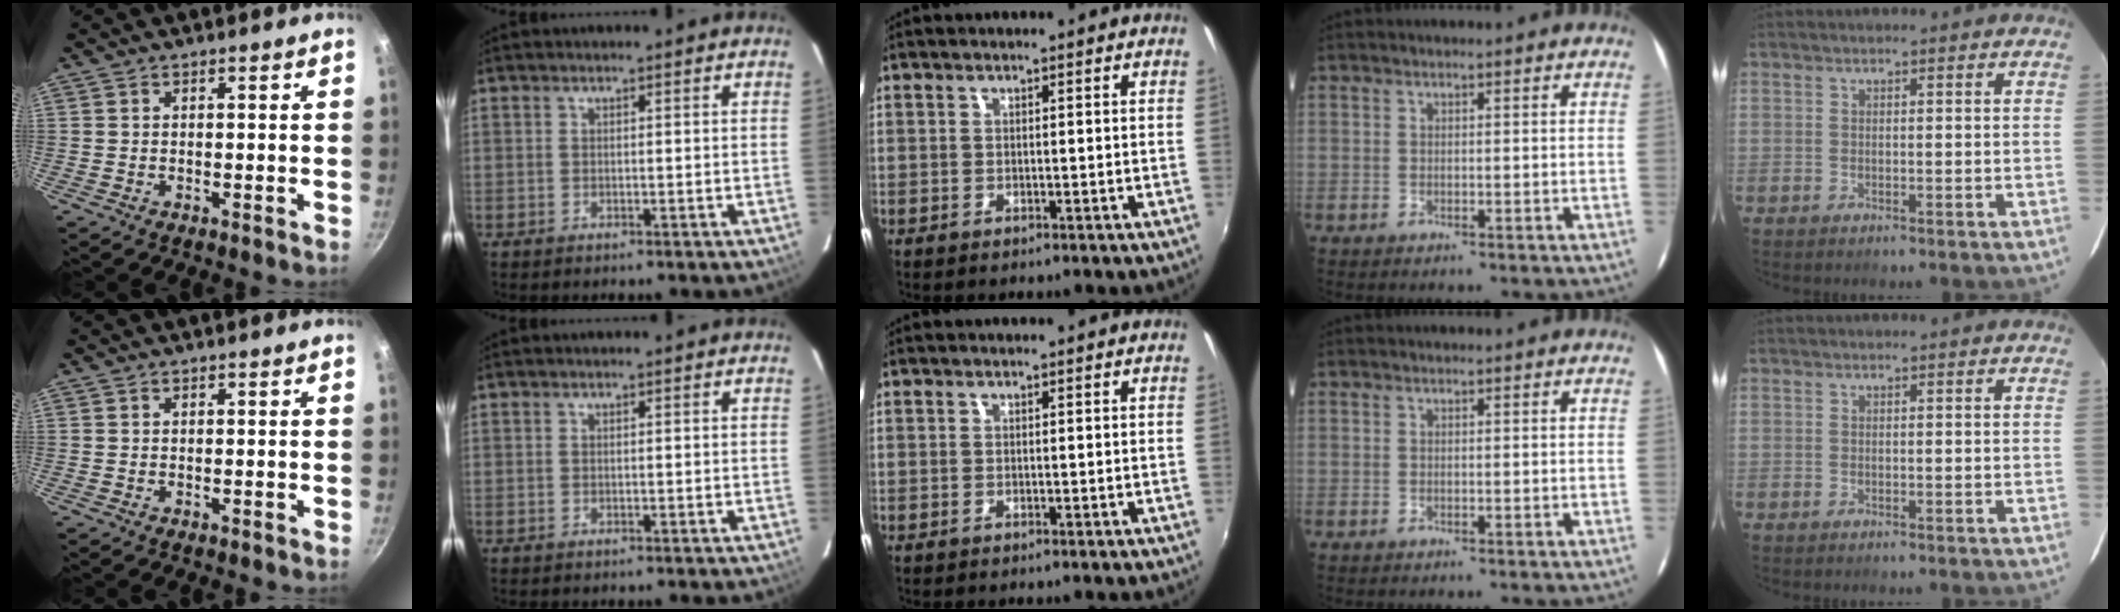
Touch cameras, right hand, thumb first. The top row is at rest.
{}